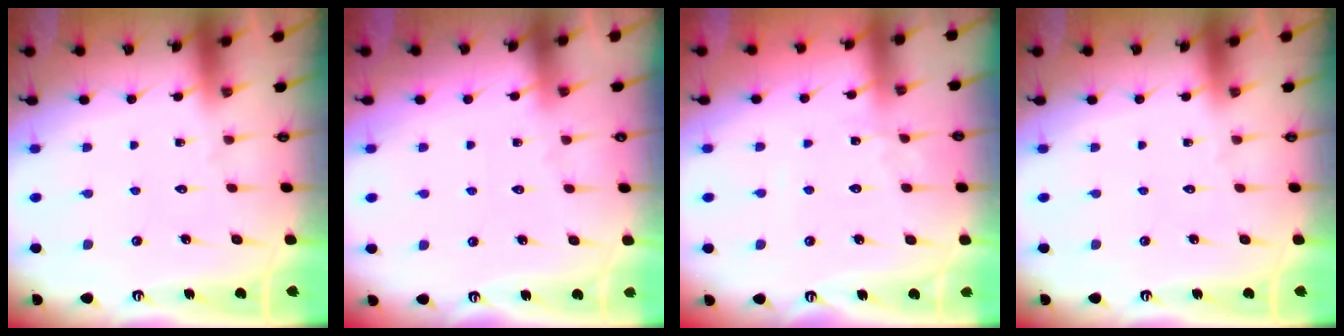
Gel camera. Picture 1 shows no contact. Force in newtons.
{"total": 2.8, "press": 2.7, "slide": 0.4}
{"total": 2.2, "press": 2.2, "slide": 0.3}
{"total": 0.0}